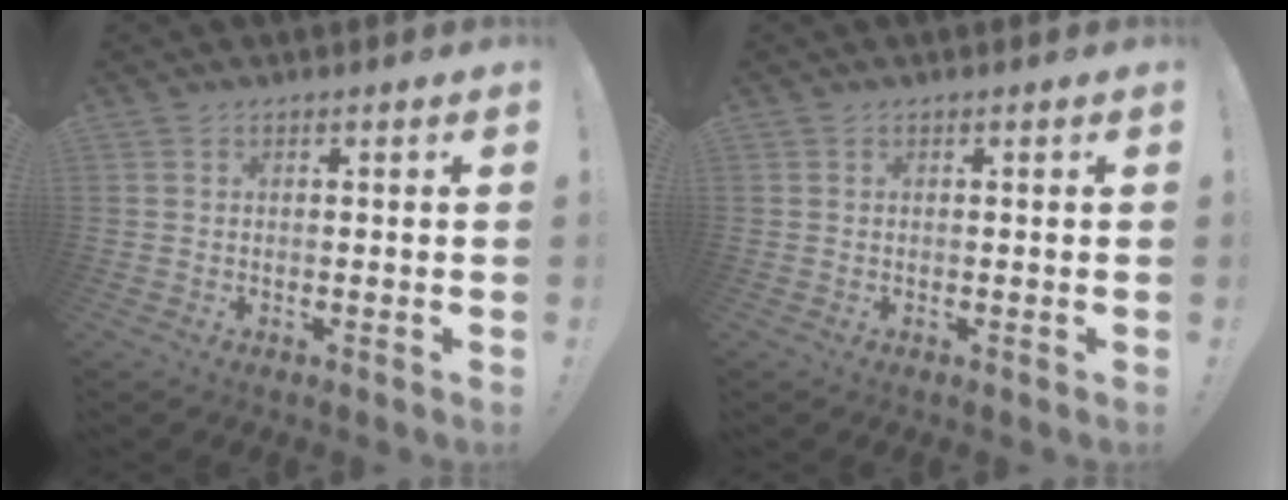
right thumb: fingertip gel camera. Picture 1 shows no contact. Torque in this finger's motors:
{"motor_torque": [-0.19, -0.18, 0.05, -0.02, 0.03]}